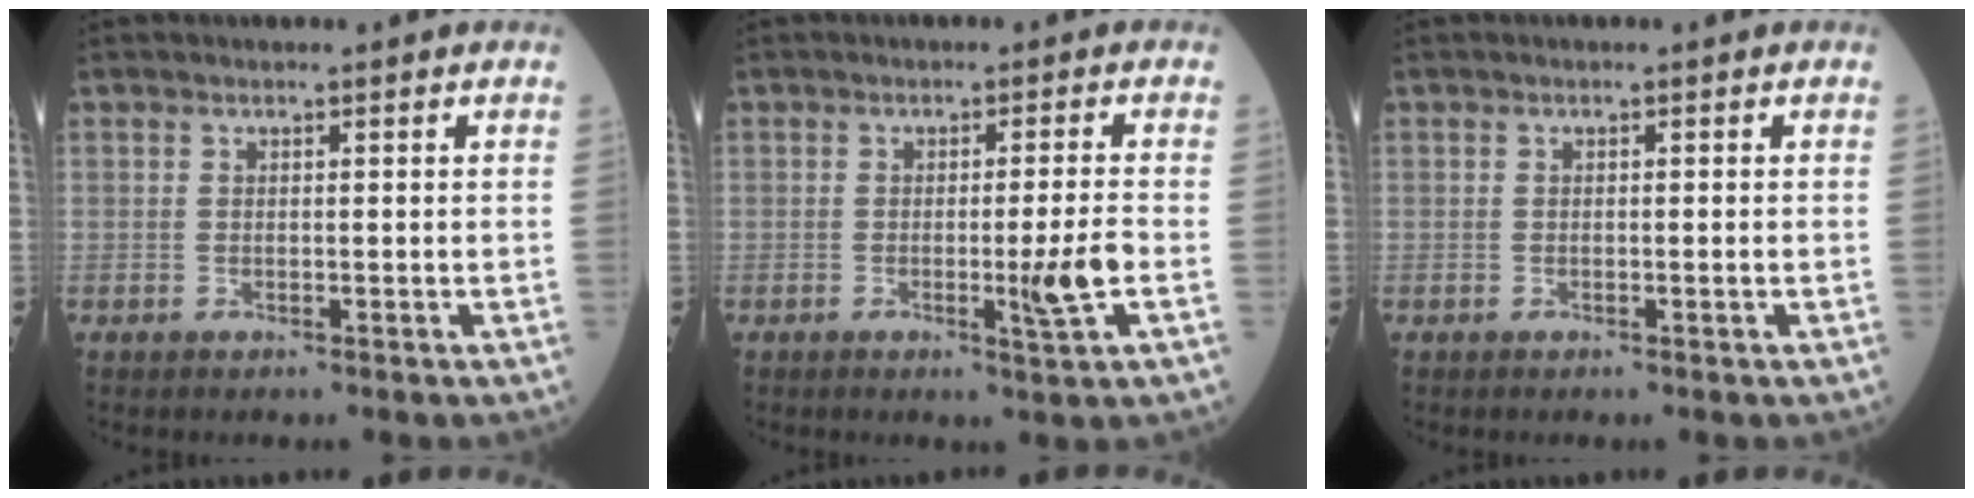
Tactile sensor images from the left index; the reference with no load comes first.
{"total": 4.9, "force": [-1.3, -0.8, 4.7], "torque": [-0.074, -0.011, -0.017]}
{"total": 0.0}